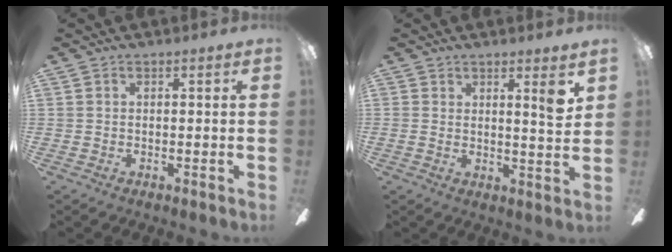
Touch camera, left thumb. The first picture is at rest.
{"total": 4.6, "force": [2.4, 0.7, 3.9], "torque": [-0.055, -0.012, 0.034]}